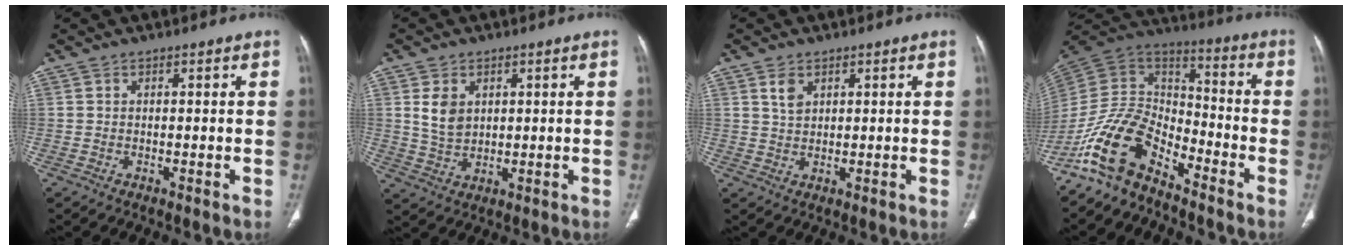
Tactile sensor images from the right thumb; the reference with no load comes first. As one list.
[{"total": 5.4, "force": [1.8, 3.8, 3.4], "torque": [-0.050, -0.011, 0.044]}, {"total": 2.9, "force": [1.6, 1.8, 1.7], "torque": [-0.026, -0.007, 0.035]}, {"total": 14.1, "force": [-10.2, 6.6, 7.1], "torque": [-0.123, 0.090, -0.209]}]